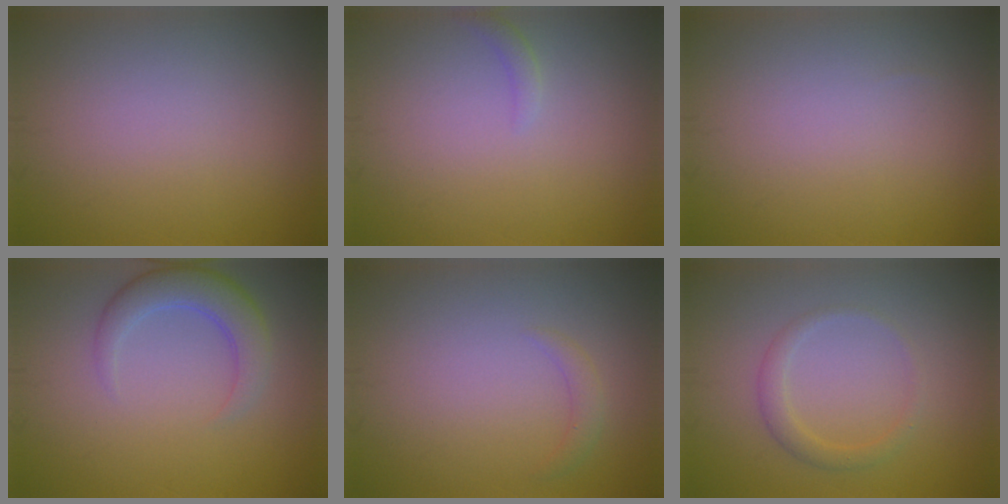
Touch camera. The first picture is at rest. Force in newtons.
{"total": 0.9, "press": 0.8, "slide": 0.1}
{"total": 0.0}
{"total": 3.8, "press": 3.8, "slide": 0.2}
{"total": 1.1, "press": 1.1, "slide": 0.0}
{"total": 1.8, "press": 1.8, "slide": 0.1}